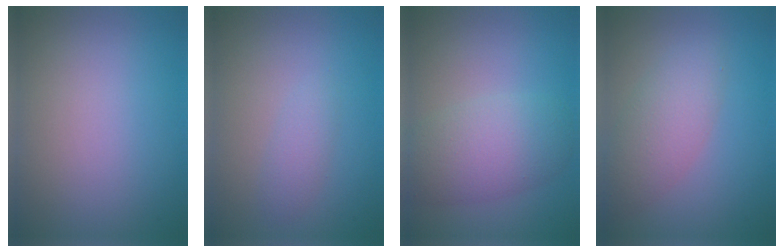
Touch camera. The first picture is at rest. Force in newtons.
{"total": 1.4, "press": 1.4, "slide": 0.0}
{"total": 5.1, "press": 5.1, "slide": 0.5}
{"total": 3.9, "press": 3.9, "slide": 0.2}